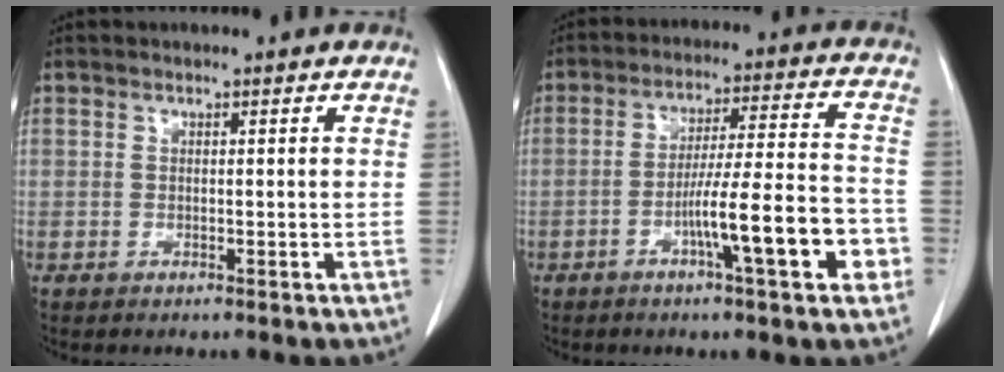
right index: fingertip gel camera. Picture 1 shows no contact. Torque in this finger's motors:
{"motor_torque": [1.43, -0.71, 0.54, 0.13]}